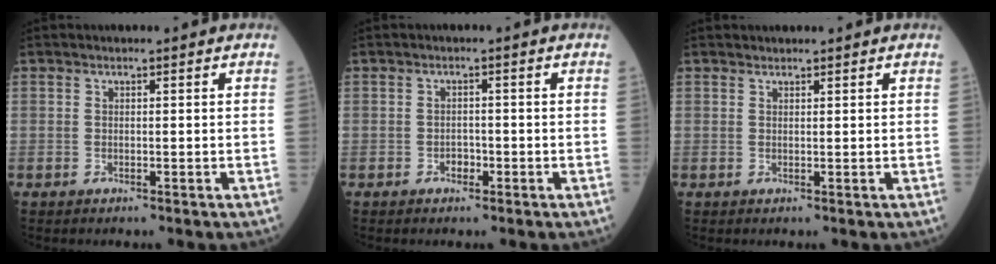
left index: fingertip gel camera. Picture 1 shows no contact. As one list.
[{"total": 1.4, "force": [-0.8, 0.9, 0.6], "torque": [-0.003, 0.006, -0.015]}, {"total": 0.8, "force": [0.8, 0.2, 0.0], "torque": [-0.006, 0.009, 0.016]}]